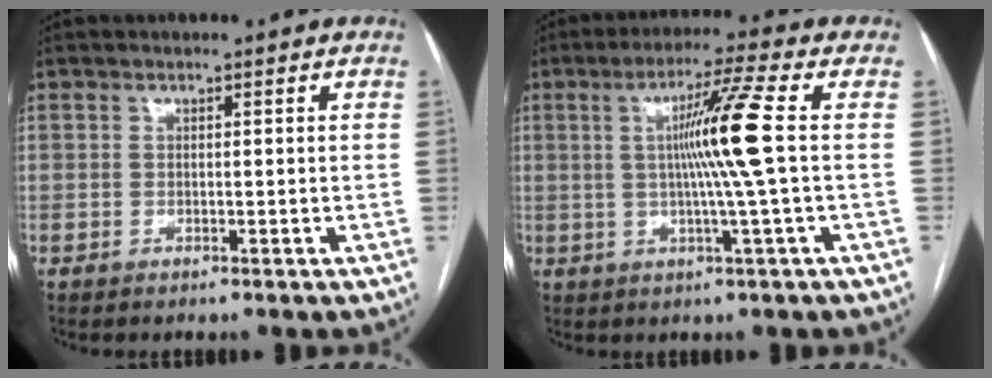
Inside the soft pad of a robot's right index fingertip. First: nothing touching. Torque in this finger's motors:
{"motor_torque": [1.24, 0.47, 0.36, 0.11]}